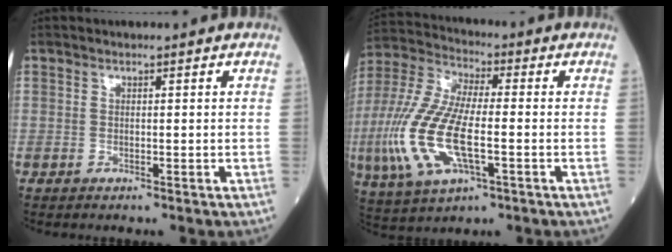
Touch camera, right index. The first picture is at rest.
{"total": 16.1, "force": [-3.6, 5.4, 14.7], "torque": [-0.333, -0.007, -0.068]}